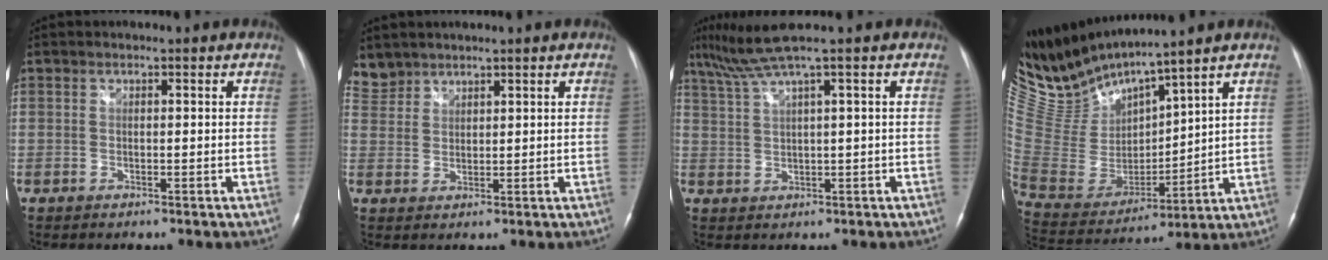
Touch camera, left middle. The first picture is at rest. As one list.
[{"total": 3.3, "force": [3.1, 1.1, -0.5], "torque": [0.009, 0.011, 0.068]}, {"total": 4.8, "force": [3.3, -1.6, 3.1], "torque": [-0.076, 0.013, 0.071]}, {"total": 12.4, "force": [12.0, -0.5, 2.9], "torque": [-0.089, -0.004, 0.265]}]